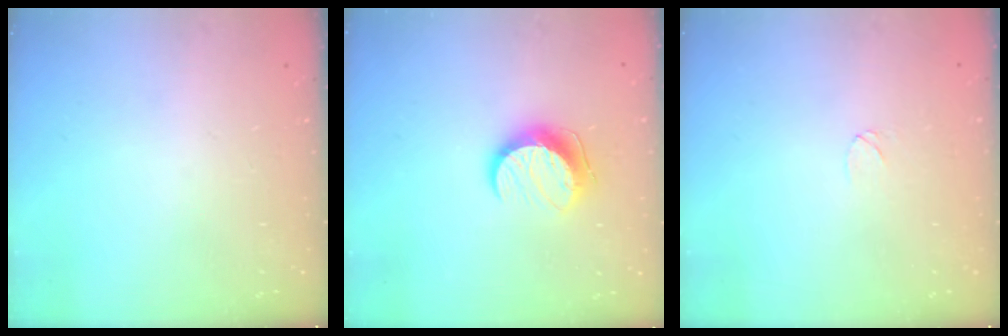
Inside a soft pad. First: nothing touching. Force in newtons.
{"total": 11.6, "press": 11.6, "slide": 0.5}
{"total": 3.5, "press": 3.5, "slide": 0.3}